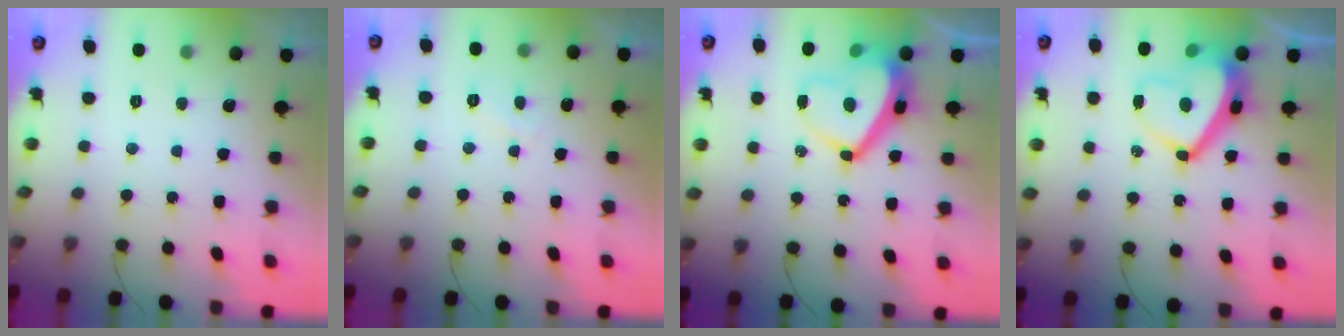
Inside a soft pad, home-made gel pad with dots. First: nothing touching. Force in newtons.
{"total": 1.5, "press": 1.4, "slide": 0.6}
{"total": 13.5, "press": 13.3, "slide": 2.3}
{"total": 13.5, "press": 13.3, "slide": 2.3}